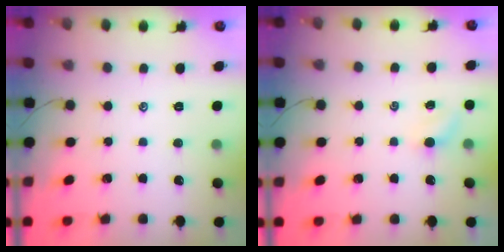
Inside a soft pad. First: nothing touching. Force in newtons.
{"total": 3.3, "press": 3.1, "slide": 0.9}